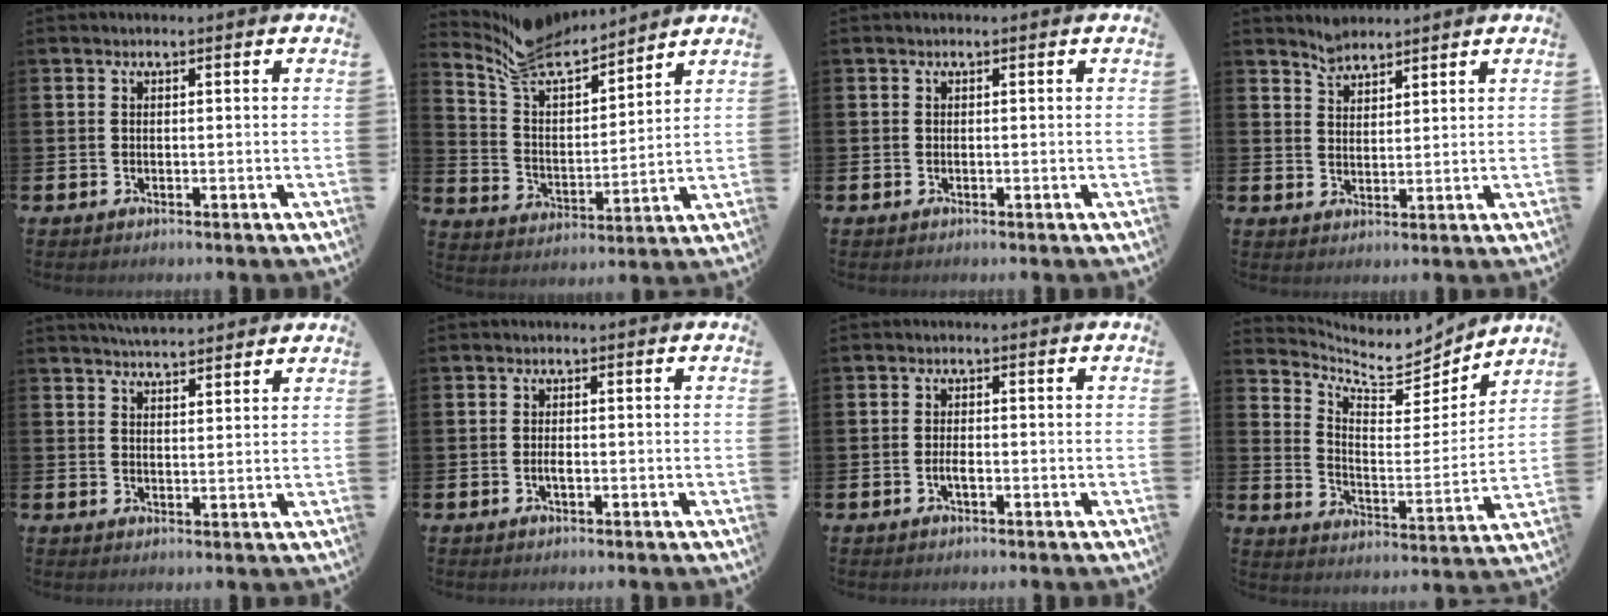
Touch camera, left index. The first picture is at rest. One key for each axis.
{"total": 9.4, "fx": 8.8, "fy": 2.7, "fz": 2.3, "tx": -0.090, "ty": -0.054, "tz": 0.165}
{"total": 0.0}
{"total": 3.4, "fx": 3.3, "fy": 0.7, "fz": -0.2, "tx": -0.004, "ty": -0.014, "tz": 0.062}
{"total": 4.3, "fx": 4.3, "fy": 0.4, "fz": 0.1, "tx": -0.012, "ty": -0.019, "tz": 0.079}
{"total": 1.0, "fx": -0.3, "fy": 0.4, "fz": 0.9, "tx": -0.025, "ty": 0.002, "tz": -0.004}
{"total": 1.4, "fx": -0.5, "fy": 0.5, "fz": 1.2, "tx": -0.030, "ty": 0.003, "tz": -0.008}
{"total": 7.7, "fx": 7.1, "fy": 2.6, "fz": 1.3, "tx": -0.065, "ty": -0.060, "tz": 0.124}